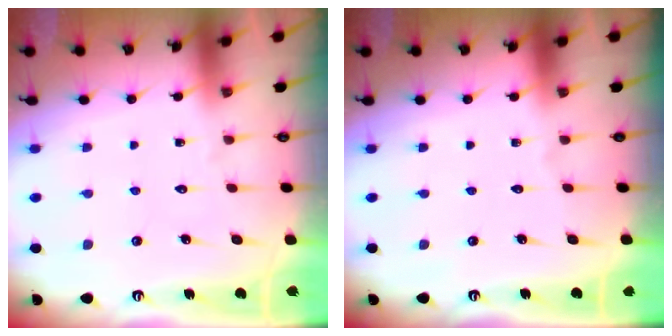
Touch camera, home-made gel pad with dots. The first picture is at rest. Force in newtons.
{"total": 0.0}